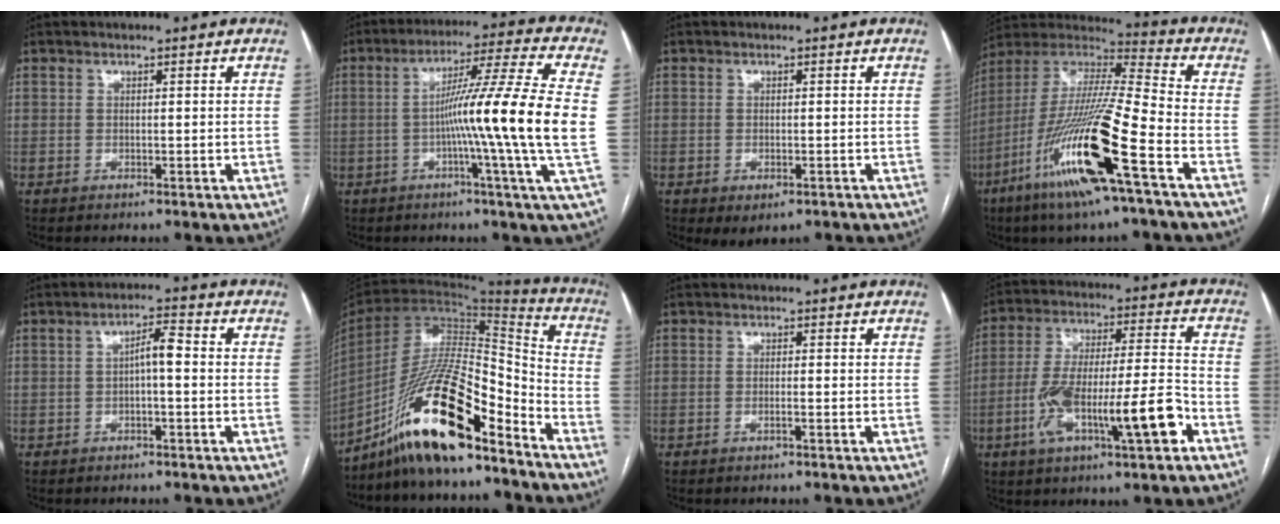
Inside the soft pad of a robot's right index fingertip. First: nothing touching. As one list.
[{"total": 16.5, "force": [-1.5, -2.8, 16.2], "torque": [-0.258, -0.009, -0.038]}, {"total": 2.9, "force": [-1.6, 1.5, 2.0], "torque": [-0.025, -0.004, -0.009]}, {"total": 21.5, "force": [-9.4, 0.6, 19.4], "torque": [-0.415, -0.044, -0.188]}, {"total": 3.5, "force": [-0.2, 0.8, 3.4], "torque": [-0.057, 0.014, -0.004]}, {"total": 19.7, "force": [-13.5, 3.5, 13.9], "torque": [-0.278, -0.003, -0.242]}, {"total": 0.7, "force": [-0.4, 0.0, 0.6], "torque": [-0.014, 0.000, -0.006]}, {"total": 16.8, "force": [-6.3, 2.6, 15.3], "torque": [-0.275, 0.010, -0.099]}]